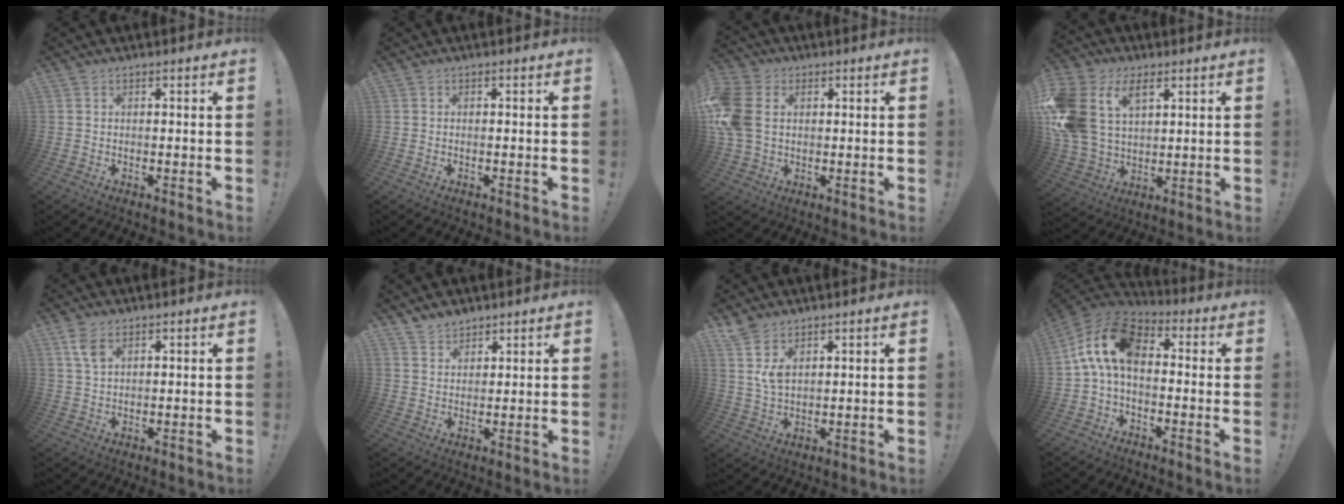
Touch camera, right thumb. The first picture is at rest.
{"total": 0.0}
{"total": 12.1, "force": [1.4, 9.0, 7.9], "torque": [-0.172, 0.004, 0.030]}
{"total": 17.7, "force": [7.2, 12.1, 10.8], "torque": [-0.240, -0.026, 0.135]}
{"total": 4.8, "force": [2.5, 2.4, 3.4], "torque": [-0.054, -0.009, 0.045]}
{"total": 4.4, "force": [3.9, 1.9, 0.6], "torque": [-0.011, -0.027, 0.074]}
{"total": 6.7, "force": [3.8, 3.5, 4.3], "torque": [-0.085, -0.019, 0.070]}
{"total": 14.3, "force": [1.1, 8.0, 11.8], "torque": [-0.213, 0.013, 0.023]}